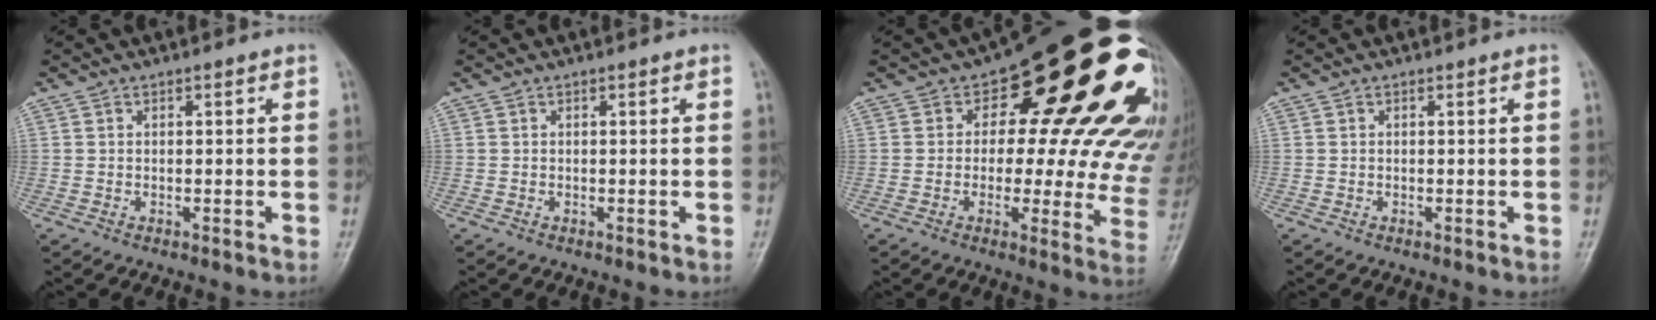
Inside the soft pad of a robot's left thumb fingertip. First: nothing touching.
{"total": 0.0}
{"total": 26.7, "force": [11.1, 12.8, 20.5], "torque": [-0.174, -0.017, 0.133]}
{"total": 0.0}